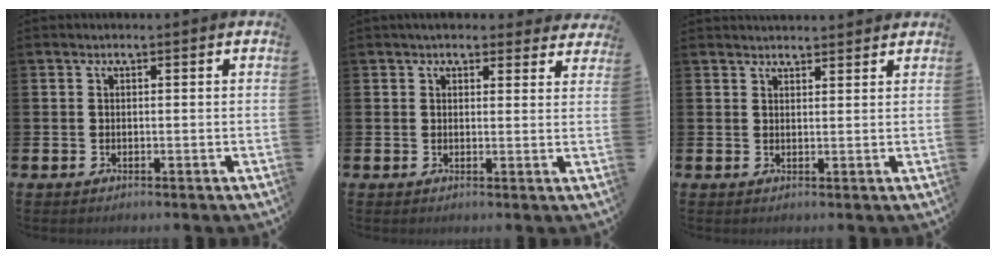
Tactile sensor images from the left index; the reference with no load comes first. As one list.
[{"total": 3.5, "force": [3.2, 1.3, 0.6], "torque": [-0.006, -0.011, 0.056]}, {"total": 2.3, "force": [2.3, 0.4, 0.0], "torque": [0.000, -0.009, 0.041]}]